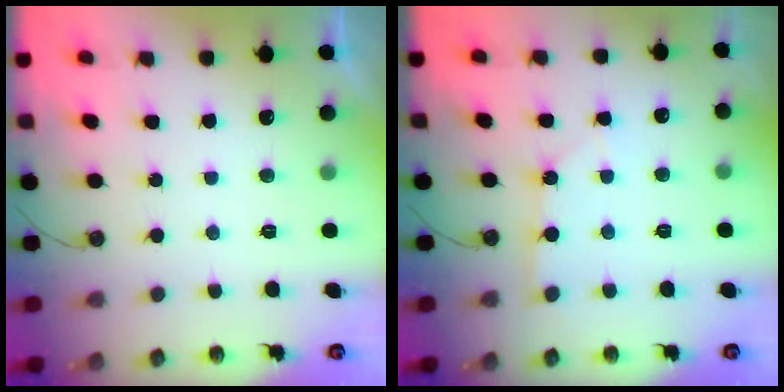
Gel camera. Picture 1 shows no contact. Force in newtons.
{"total": 1.5, "press": 1.5, "slide": 0.2}